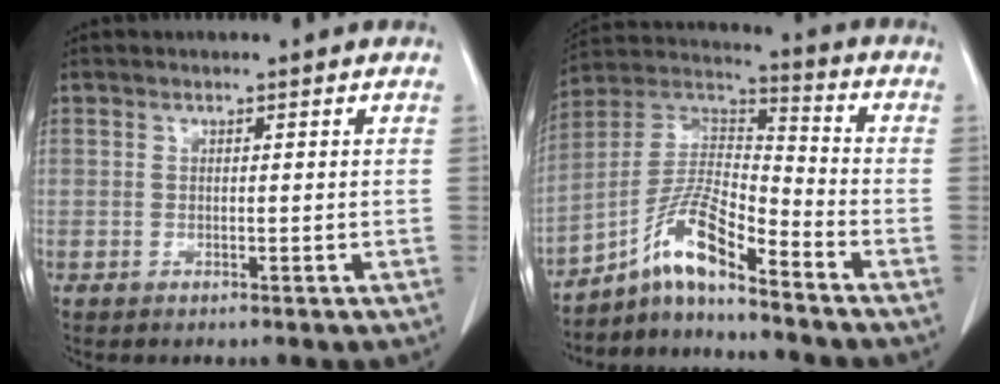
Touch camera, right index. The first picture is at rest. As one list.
[{"total": 10.3, "force": [-7.4, 0.9, 7.0], "torque": [-0.150, 0.019, -0.137]}]